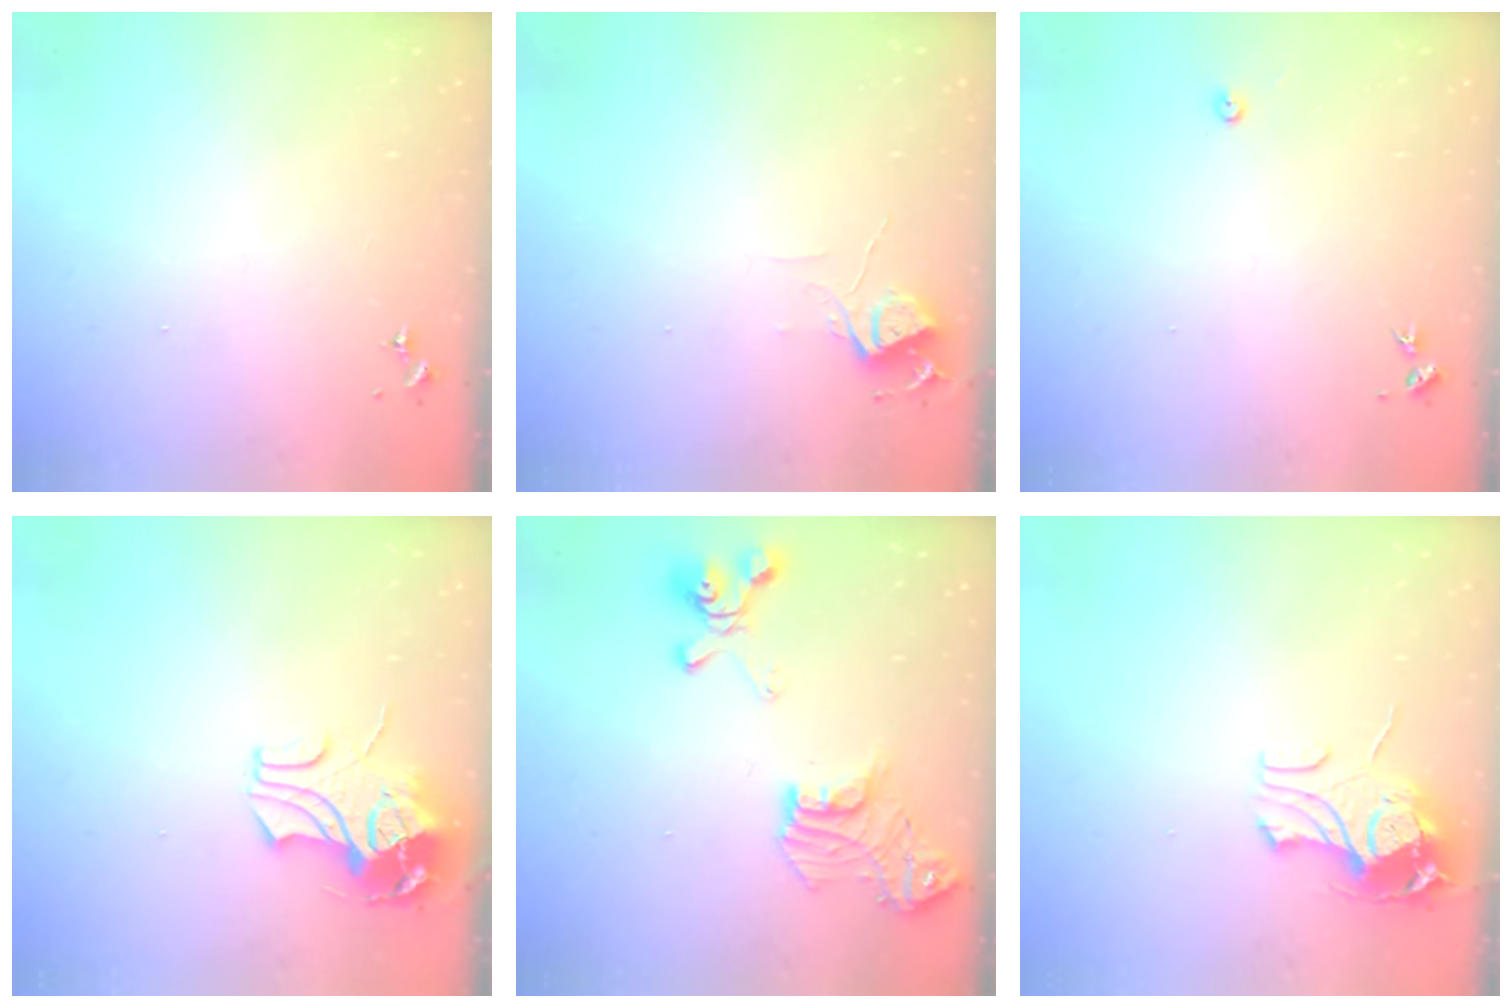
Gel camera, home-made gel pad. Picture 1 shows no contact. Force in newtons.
{"total": 6.0, "press": 6.0, "slide": 0.7}
{"total": 3.0, "press": 3.0, "slide": 0.4}
{"total": 9.2, "press": 9.1, "slide": 1.2}
{"total": 18.7, "press": 18.6, "slide": 1.6}
{"total": 10.8, "press": 10.8, "slide": 1.2}